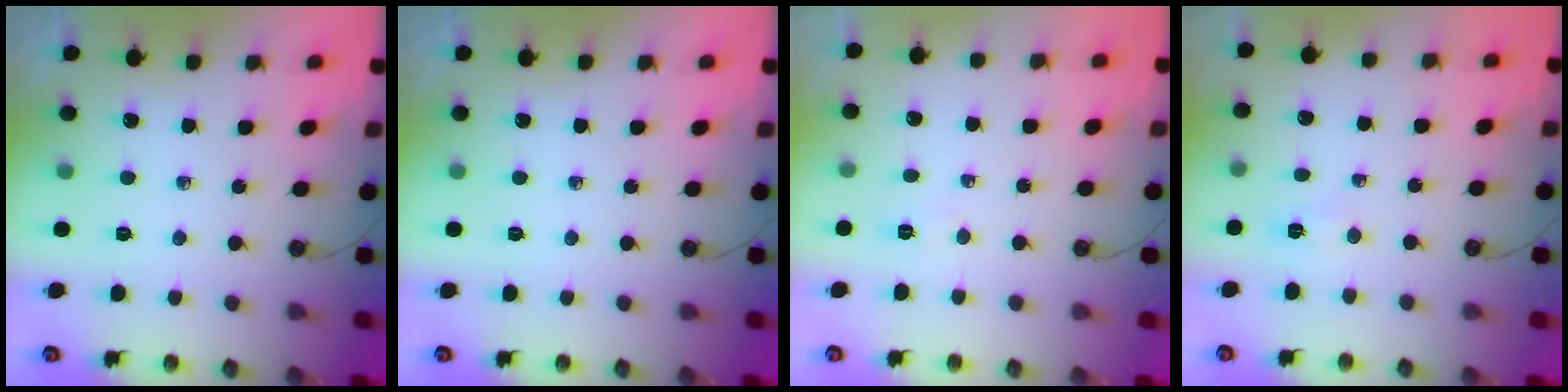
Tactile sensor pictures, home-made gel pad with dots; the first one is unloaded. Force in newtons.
{"total": 0.0}
{"total": 17.7, "press": 5.5, "slide": 16.8}
{"total": 2.6, "press": 2.1, "slide": 1.4}